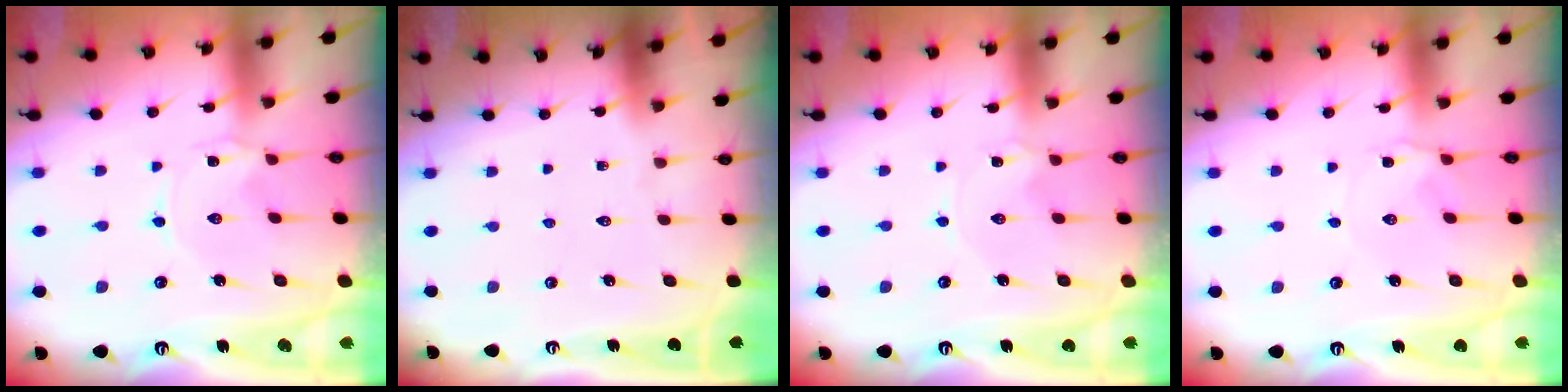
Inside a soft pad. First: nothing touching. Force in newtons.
{"total": 0.0}
{"total": 1.1, "press": 1.0, "slide": 0.2}
{"total": 1.8, "press": 1.8, "slide": 0.2}